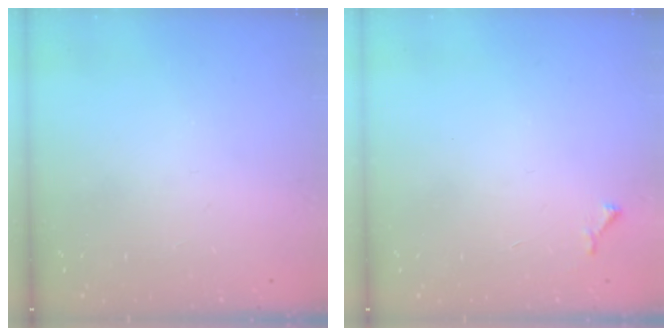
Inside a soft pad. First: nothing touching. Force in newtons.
{"total": 3.7, "press": 3.6, "slide": 0.5}